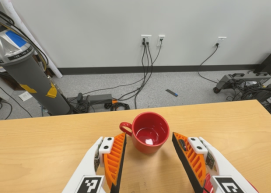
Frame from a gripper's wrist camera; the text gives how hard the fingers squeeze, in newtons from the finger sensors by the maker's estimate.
{"total": 0.0}